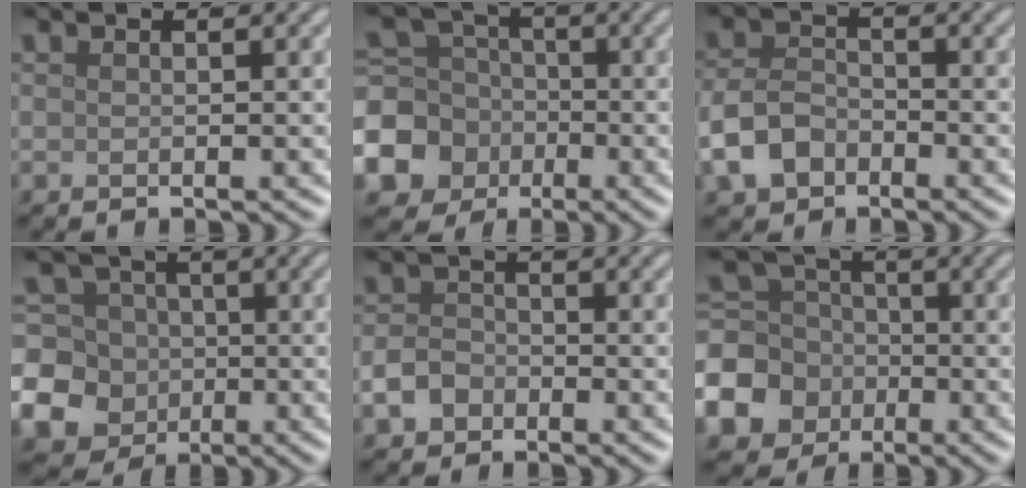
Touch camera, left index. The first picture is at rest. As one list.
[{"total": 9.1, "force": [-3.2, 8.1, 2.7], "torque": [-0.067, -0.017, -0.089]}, {"total": 4.2, "force": [-2.2, 2.8, 2.2], "torque": [-0.047, -0.001, -0.050]}, {"total": 16.8, "force": [-4.2, 15.8, 4.0], "torque": [-0.125, -0.023, -0.100]}, {"total": 2.5, "force": [-1.3, 1.8, 1.1], "torque": [-0.018, 0.002, -0.030]}, {"total": 9.2, "force": [-3.4, 8.0, 3.0], "torque": [-0.072, -0.016, -0.090]}]